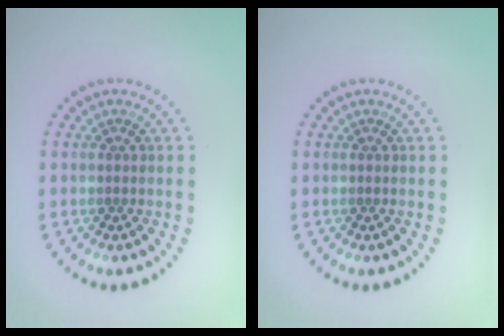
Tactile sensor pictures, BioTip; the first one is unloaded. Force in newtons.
{"total": 0.0}